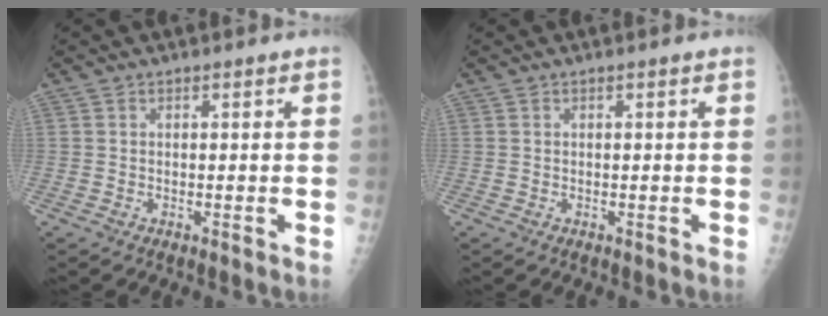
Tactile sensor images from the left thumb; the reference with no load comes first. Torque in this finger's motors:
{"motor_torque": [0.04, 0.01, 0.03, 0.03, 0.00]}